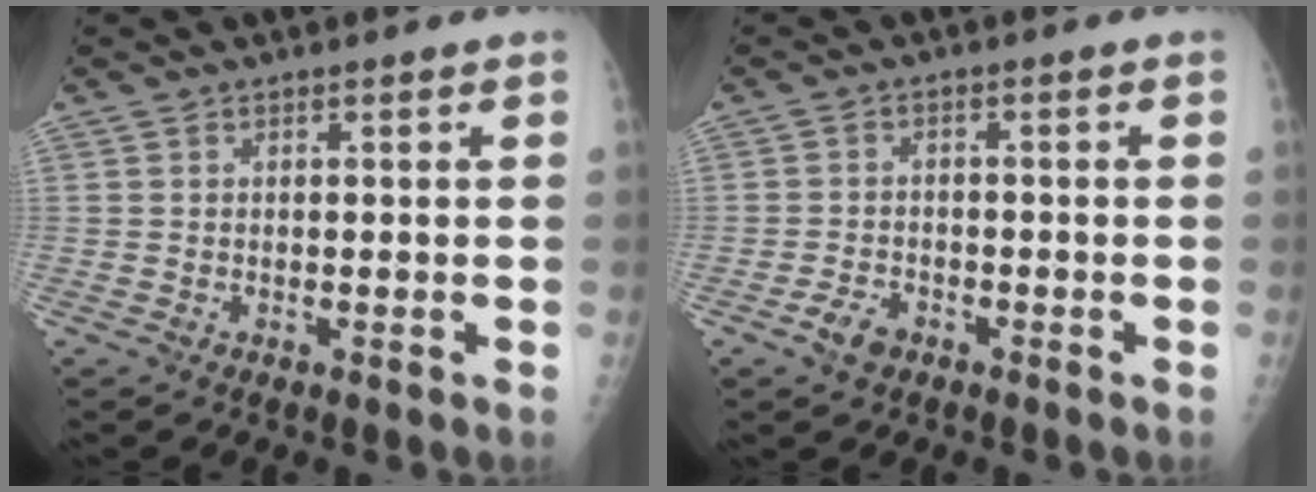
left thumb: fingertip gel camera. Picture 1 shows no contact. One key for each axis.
{"total": 3.7, "fx": -2.2, "fy": 2.3, "fz": 1.8, "tx": -0.030, "ty": 0.013, "tz": -0.038}